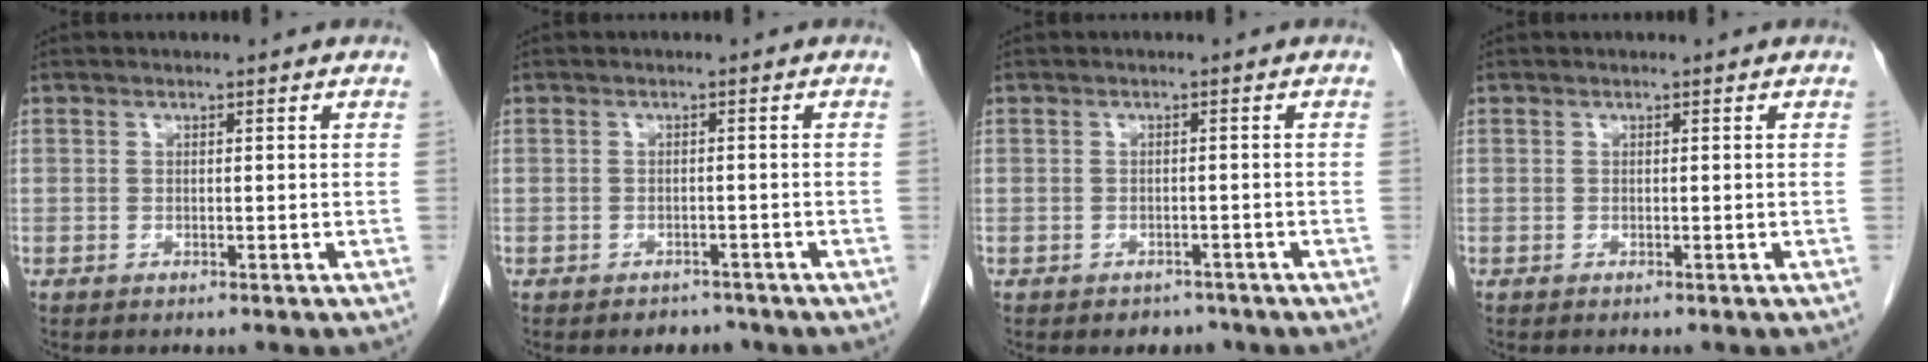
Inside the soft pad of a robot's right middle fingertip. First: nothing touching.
{"total": 2.2, "force": [-1.8, 1.2, 0.2], "torque": [-0.006, 0.004, -0.025]}
{"total": 2.3, "force": [-1.8, 1.4, 0.3], "torque": [-0.005, 0.005, -0.024]}
{"total": 0.0}